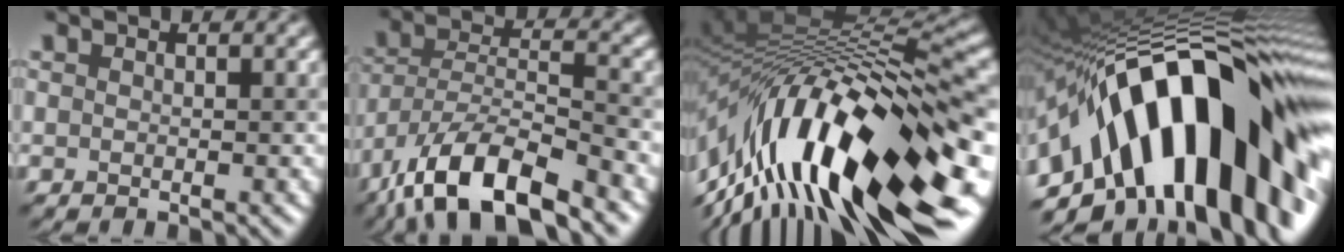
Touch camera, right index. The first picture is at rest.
{"total": 10.8, "force": [-7.3, 3.3, 7.2], "torque": [-0.124, 0.008, -0.142]}
{"total": 17.2, "force": [-5.2, 5.9, 15.4], "torque": [-0.257, 0.019, -0.089]}
{"total": 19.1, "force": [-3.2, 9.1, 16.5], "torque": [-0.230, 0.033, -0.079]}